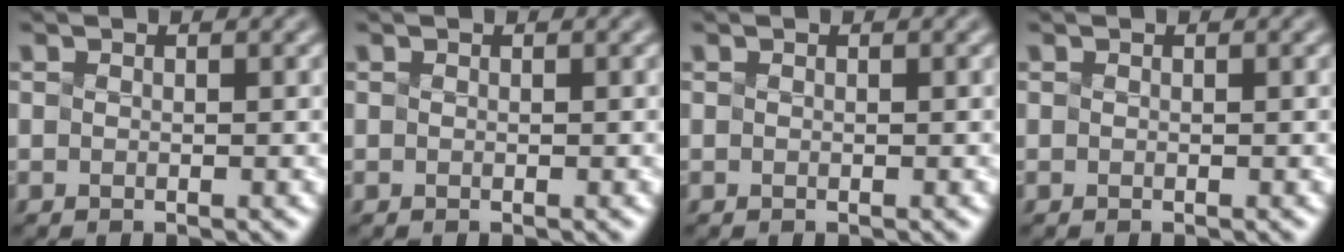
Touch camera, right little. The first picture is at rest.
{"total": 0.0}
{"total": 0.0}
{"total": 0.0}